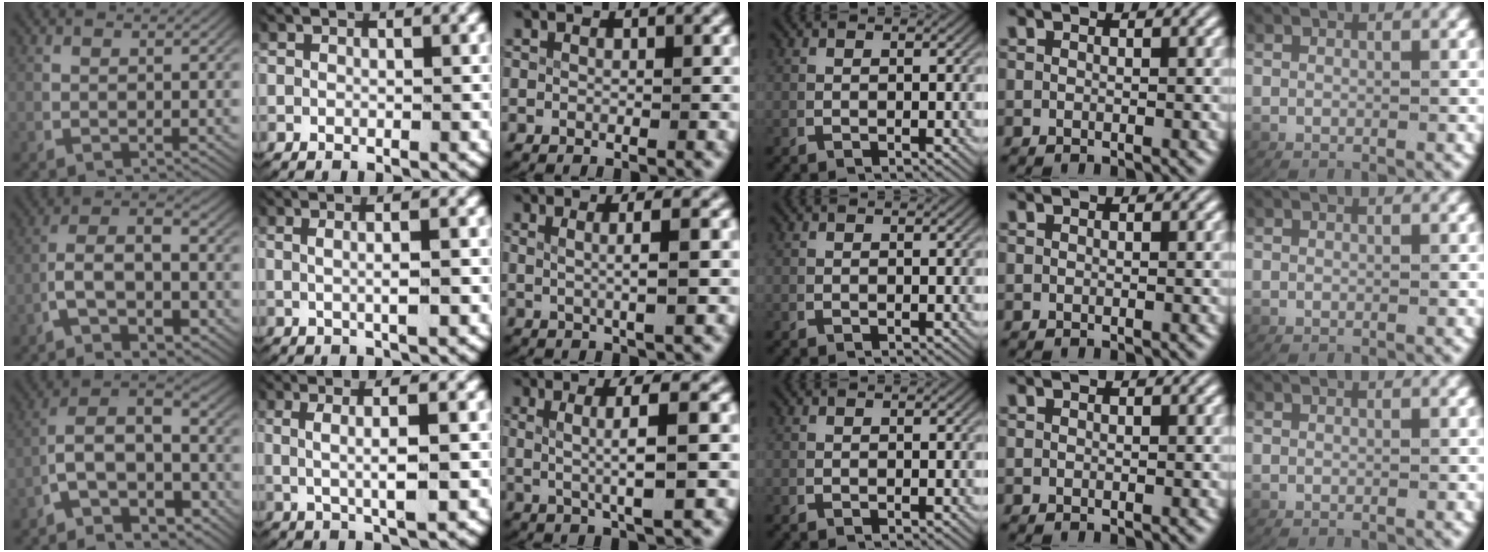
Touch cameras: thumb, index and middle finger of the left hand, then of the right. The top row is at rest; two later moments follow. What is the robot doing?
{"motion": "lift_and_place", "object": "towel"}